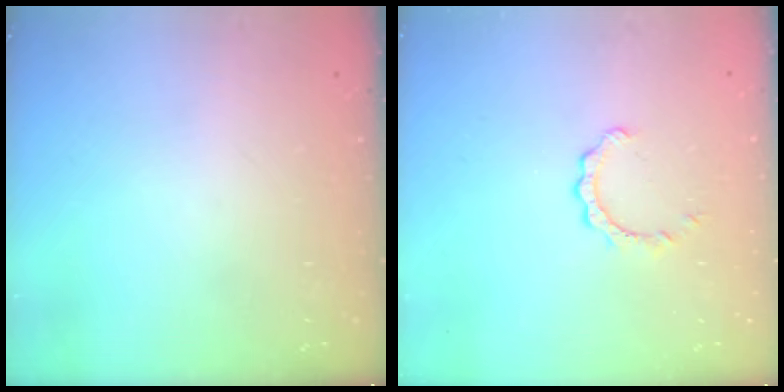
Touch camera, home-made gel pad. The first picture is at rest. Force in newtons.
{"total": 2.6, "press": 2.6, "slide": 0.2}